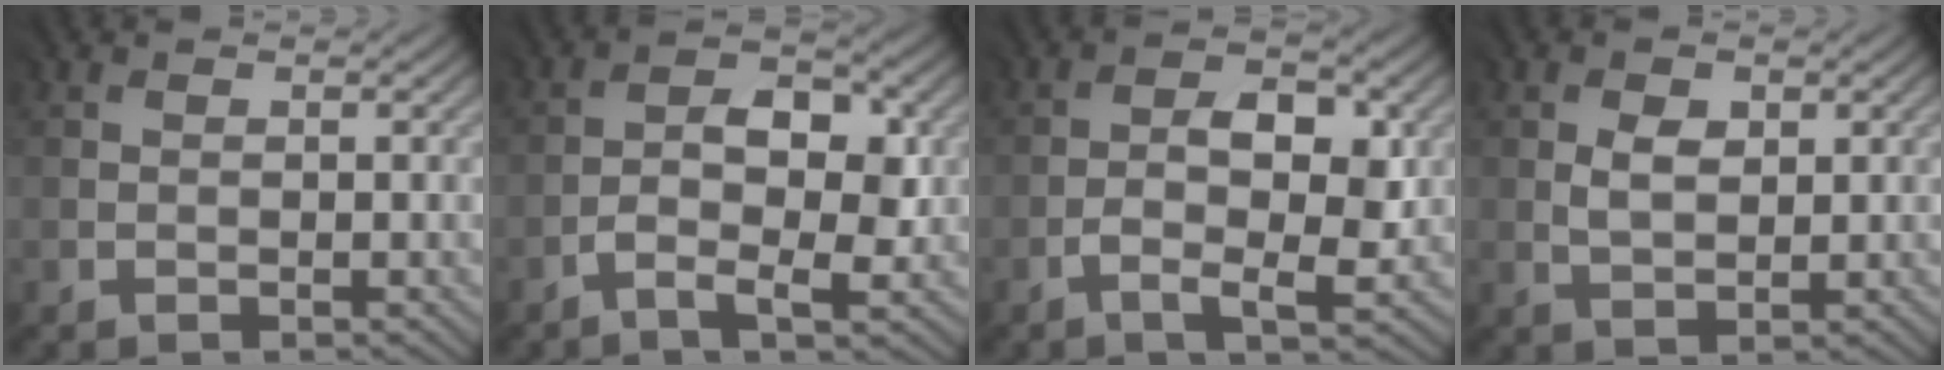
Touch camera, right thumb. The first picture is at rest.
{"total": 5.2, "force": [-1.3, 2.1, 4.6], "torque": [-0.076, 0.009, -0.027]}
{"total": 5.7, "force": [-0.9, 2.2, 5.2], "torque": [-0.089, 0.004, -0.017]}
{"total": 2.2, "force": [0.9, 1.3, 1.5], "torque": [-0.035, -0.002, 0.020]}